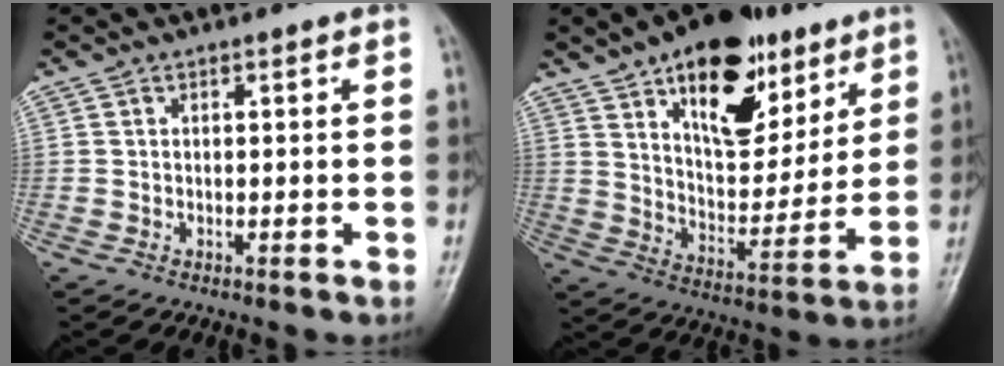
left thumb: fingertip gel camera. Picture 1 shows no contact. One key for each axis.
{"total": 20.7, "fx": 11.3, "fy": 10.7, "fz": 13.7, "tx": -0.155, "ty": -0.051, "tz": 0.182}